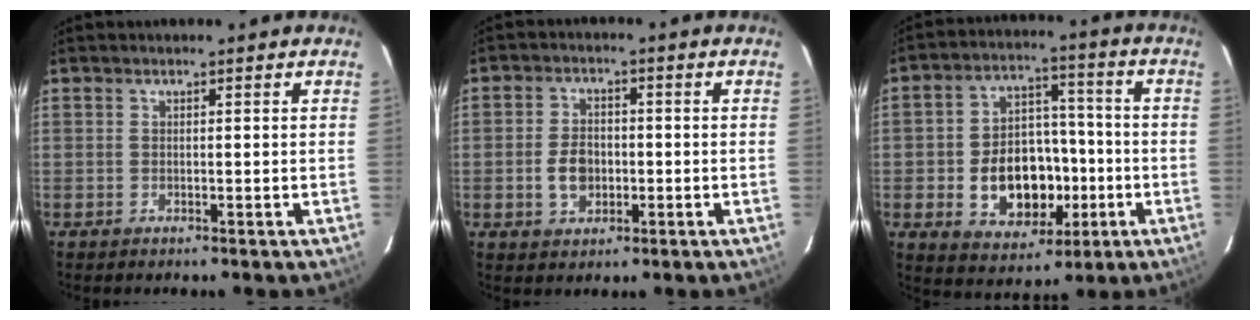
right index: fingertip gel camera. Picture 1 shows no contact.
{"total": 5.6, "force": [-1.2, 4.0, 3.7], "torque": [-0.074, 0.006, -0.016]}
{"total": 14.3, "force": [-3.8, 10.1, 9.5], "torque": [-0.190, 0.020, -0.038]}